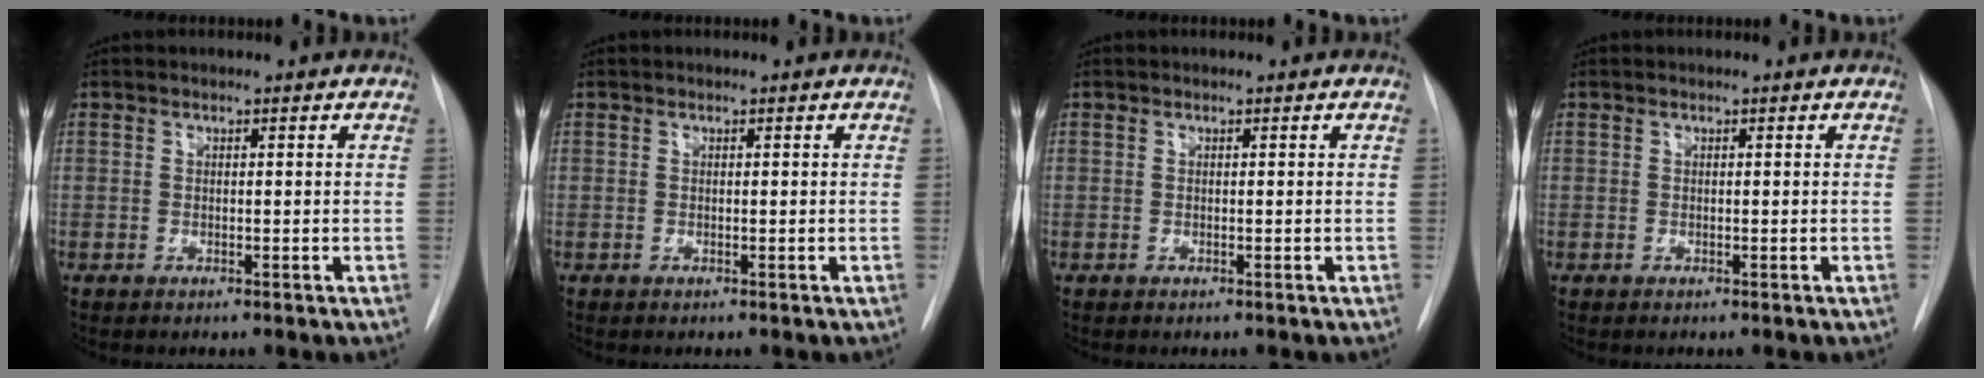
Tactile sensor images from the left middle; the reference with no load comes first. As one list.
[{"total": 0.0}, {"total": 0.0}, {"total": 0.0}]